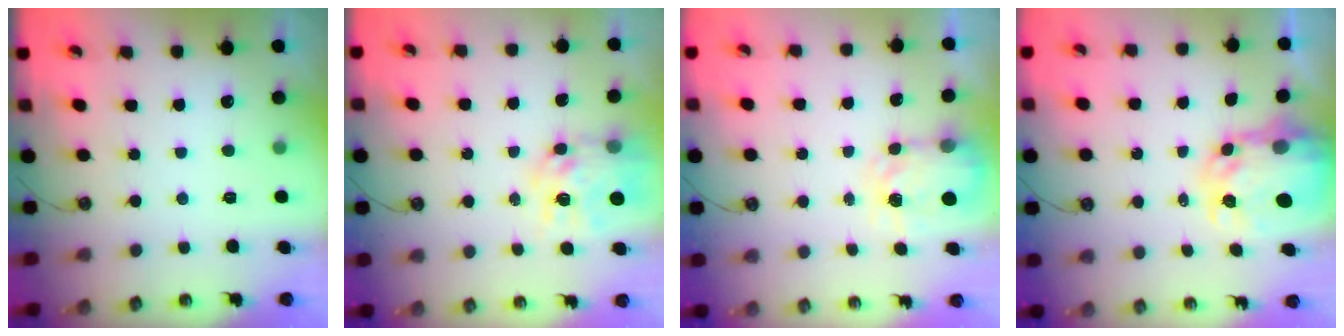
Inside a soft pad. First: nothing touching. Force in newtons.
{"total": 11.9, "press": 11.8, "slide": 1.0}
{"total": 4.9, "press": 4.9, "slide": 0.4}
{"total": 7.4, "press": 7.4, "slide": 0.7}